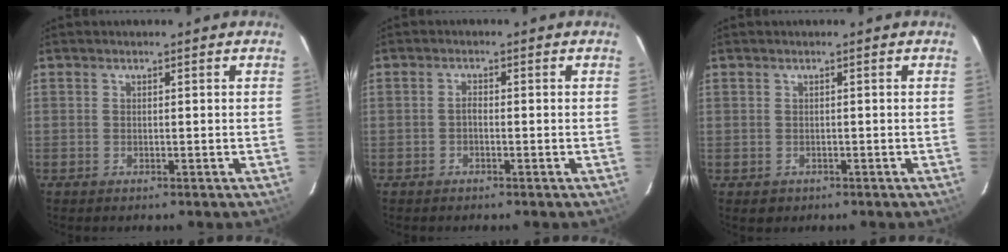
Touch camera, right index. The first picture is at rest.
{"total": 1.0, "force": [-0.6, 0.5, 0.7], "torque": [-0.013, 0.006, -0.012]}
{"total": 1.7, "force": [-0.4, 1.7, 0.2], "torque": [-0.002, 0.000, 0.000]}